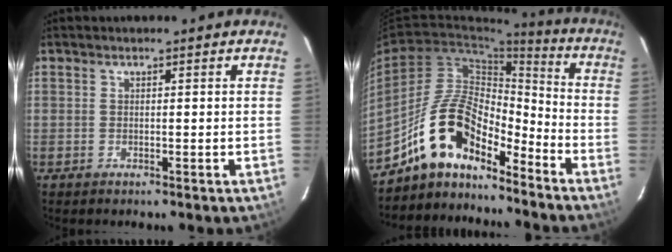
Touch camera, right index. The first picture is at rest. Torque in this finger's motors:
{"motor_torque": [0.84, -0.53, 0.91, 0.17]}